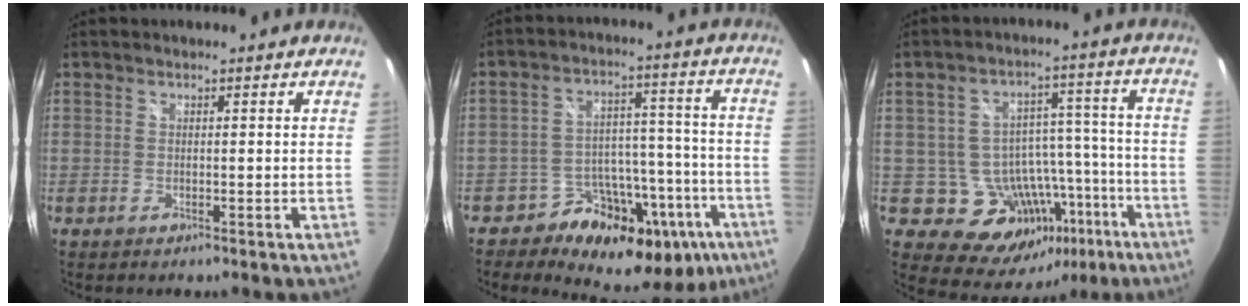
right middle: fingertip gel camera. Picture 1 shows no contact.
{"total": 17.7, "force": [-10.8, 12.0, 7.4], "torque": [-0.108, 0.042, -0.141]}
{"total": 14.2, "force": [-6.8, 10.7, 6.3], "torque": [-0.095, 0.045, -0.058]}